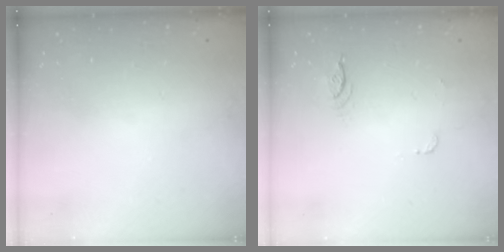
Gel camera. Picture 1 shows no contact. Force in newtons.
{"total": 4.4, "press": 4.1, "slide": 1.6}